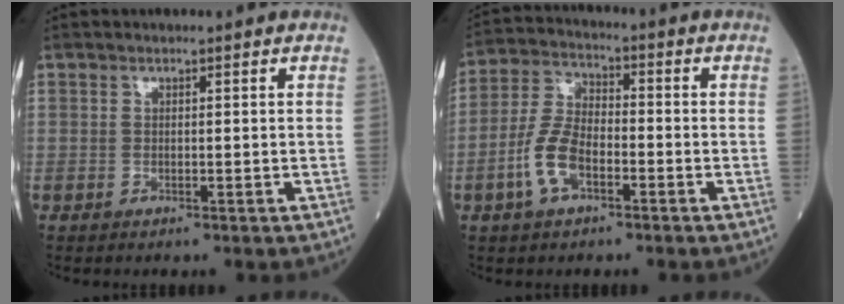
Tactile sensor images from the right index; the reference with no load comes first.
{"total": 7.7, "force": [-3.1, 3.6, 6.1], "torque": [-0.144, 0.008, -0.065]}